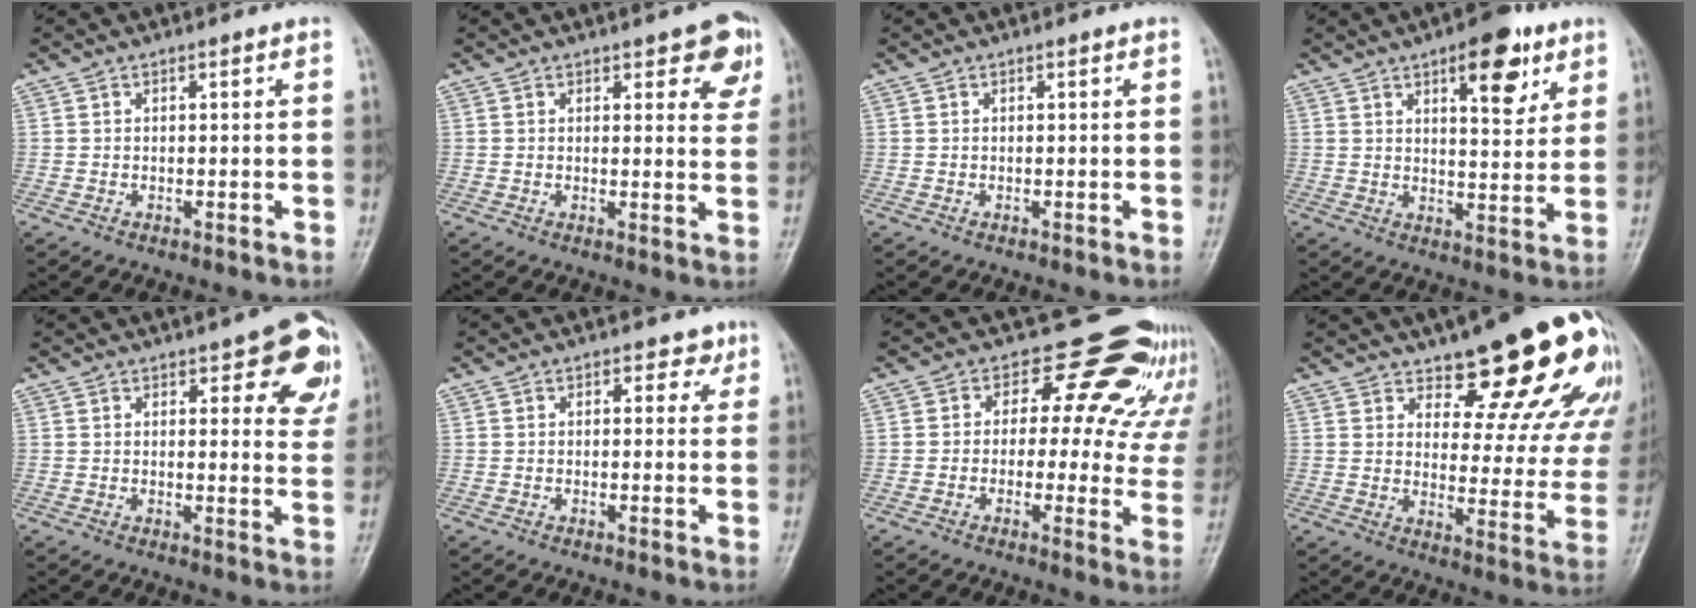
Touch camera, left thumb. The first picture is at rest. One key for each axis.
{"total": 6.2, "fx": 3.7, "fy": 2.9, "fz": 4.0, "tx": -0.009, "ty": -0.016, "tz": 0.038}
{"total": 0.0}
{"total": 11.1, "fx": 5.8, "fy": 4.6, "fz": 8.3, "tx": -0.087, "ty": -0.026, "tz": 0.079}
{"total": 11.6, "fx": 5.8, "fy": 4.8, "fz": 8.9, "tx": -0.053, "ty": -0.020, "tz": 0.061}
{"total": 2.7, "fx": 1.3, "fy": 2.1, "fz": 1.2, "tx": 0.011, "ty": -0.001, "tz": 0.008}
{"total": 18.2, "fx": 13.5, "fy": 8.1, "fz": 9.1, "tx": -0.059, "ty": -0.065, "tz": 0.148}
{"total": 21.3, "fx": 14.6, "fy": 7.3, "fz": 13.6, "tx": -0.125, "ty": -0.093, "tz": 0.188}